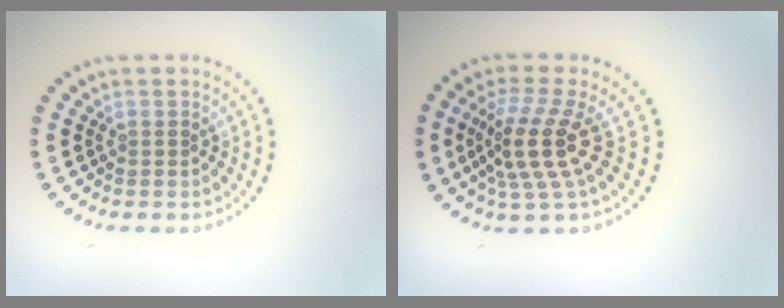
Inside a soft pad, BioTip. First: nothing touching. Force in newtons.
{"total": 4.4, "press": 3.4, "slide": 2.8}